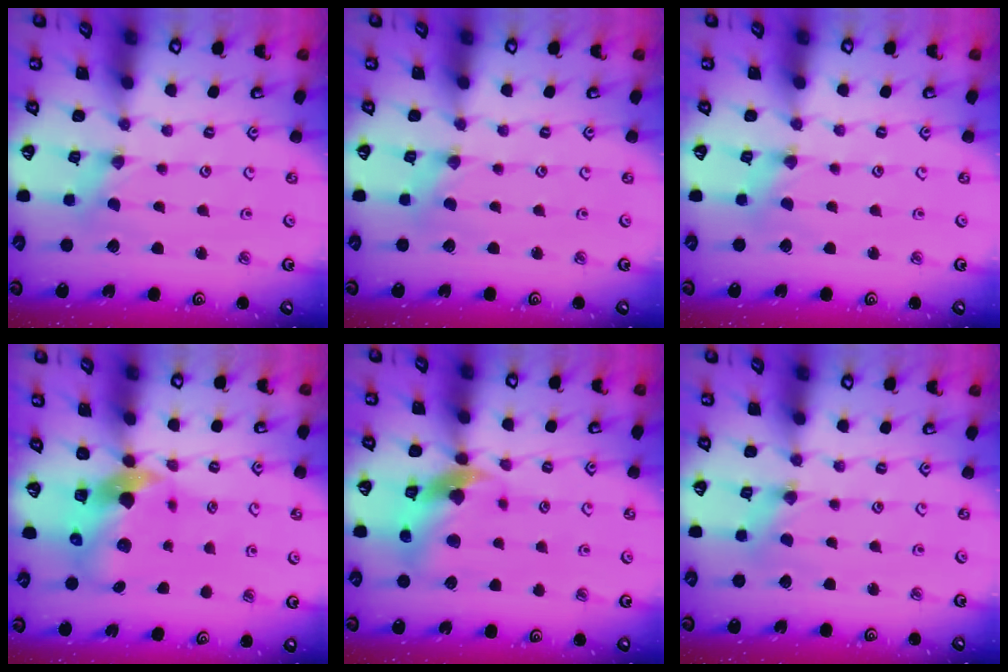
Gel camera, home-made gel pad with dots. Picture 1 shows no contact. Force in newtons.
{"total": 1.4, "press": 1.3, "slide": 0.3}
{"total": 1.2, "press": 1.2, "slide": 0.2}
{"total": 9.1, "press": 9.0, "slide": 1.3}
{"total": 11.4, "press": 11.3, "slide": 1.6}
{"total": 1.3, "press": 1.3, "slide": 0.3}